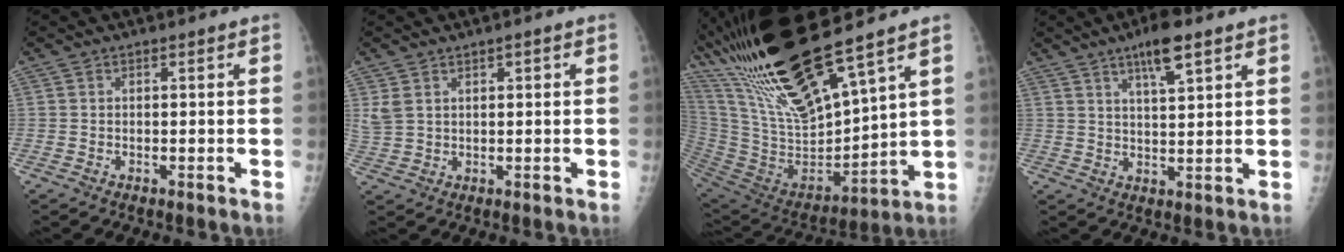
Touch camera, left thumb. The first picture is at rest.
{"total": 3.3, "force": [1.5, 2.5, 1.5], "torque": [-0.028, -0.001, 0.039]}
{"total": 28.5, "force": [19.2, 6.9, 20.0], "torque": [-0.382, -0.062, 0.365]}
{"total": 7.4, "force": [4.5, 1.7, 5.6], "torque": [-0.087, -0.020, 0.075]}